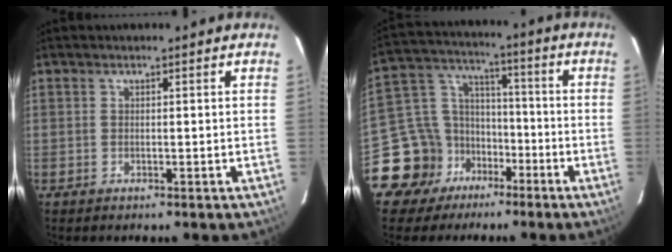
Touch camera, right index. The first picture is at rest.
{"total": 13.3, "force": [-8.0, 10.1, 3.4], "torque": [-0.093, 0.051, -0.127]}